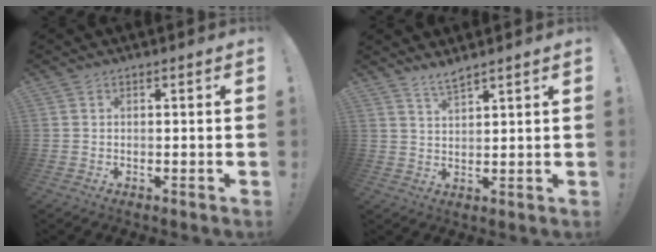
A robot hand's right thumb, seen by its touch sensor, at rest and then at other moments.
{"total": 3.6, "force": [3.3, 0.1, 1.6], "torque": [-0.032, -0.021, 0.057]}